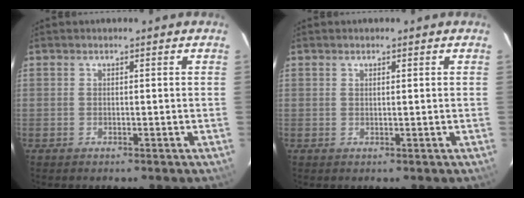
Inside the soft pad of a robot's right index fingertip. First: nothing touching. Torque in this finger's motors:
{"motor_torque": [-0.40, 0.08, -0.07, 0.00]}